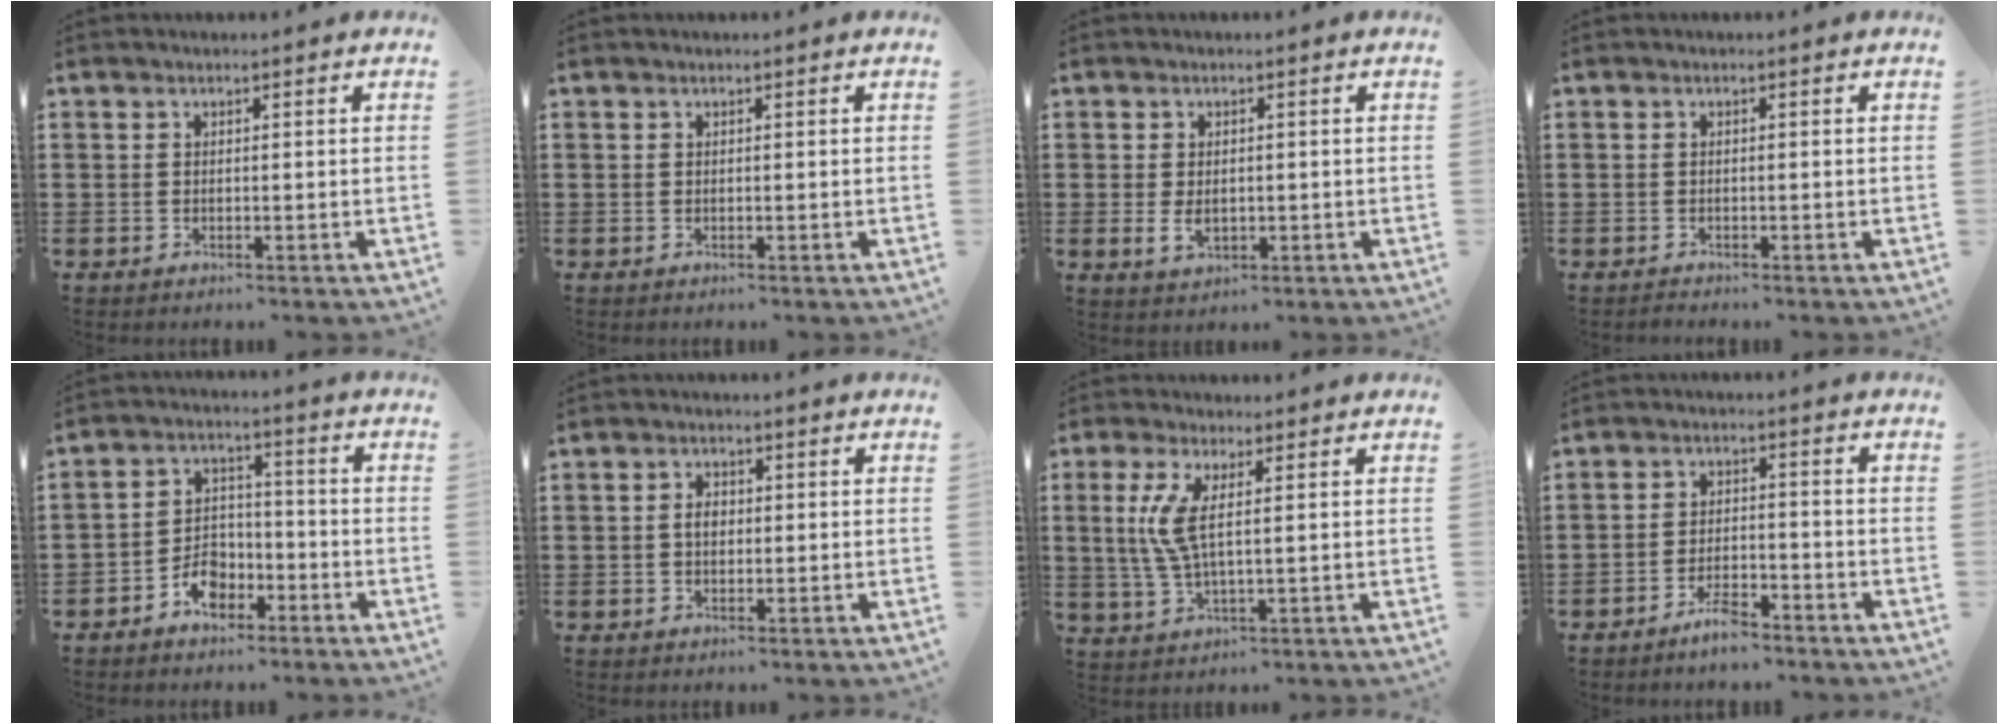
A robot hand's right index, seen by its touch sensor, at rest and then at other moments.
{"total": 0.0}
{"total": 2.4, "force": [-0.1, 1.5, 1.9], "torque": [-0.037, 0.001, -0.002]}
{"total": 0.5, "force": [-0.5, 0.1, 0.1], "torque": [-0.003, 0.000, -0.011]}
{"total": 5.9, "force": [-3.4, 3.8, 2.9], "torque": [-0.056, 0.017, -0.063]}
{"total": 2.3, "force": [0.0, 1.4, 1.7], "torque": [-0.034, 0.007, -0.001]}
{"total": 6.0, "force": [1.1, 1.4, 5.8], "torque": [-0.150, -0.015, 0.006]}
{"total": 4.5, "force": [-3.8, 1.1, 2.2], "torque": [-0.044, 0.008, -0.074]}